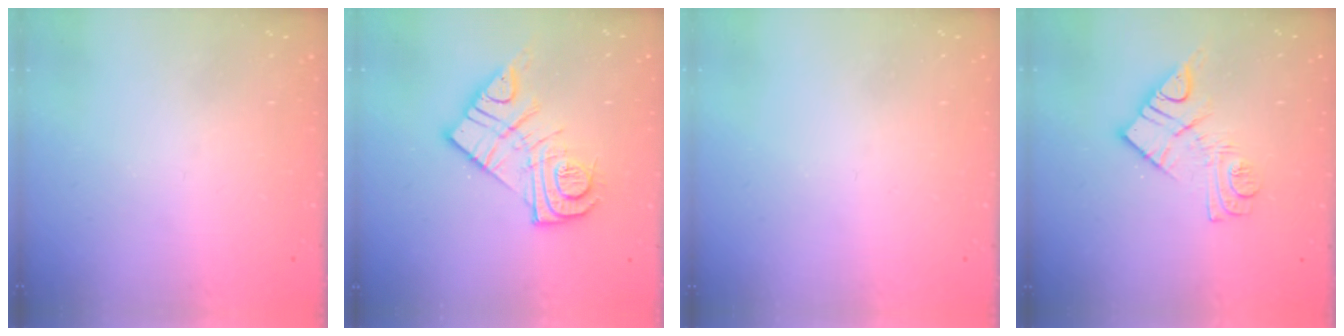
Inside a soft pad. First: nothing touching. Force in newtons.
{"total": 14.7, "press": 14.7, "slide": 1.3}
{"total": 0.0}
{"total": 11.5, "press": 11.5, "slide": 0.6}